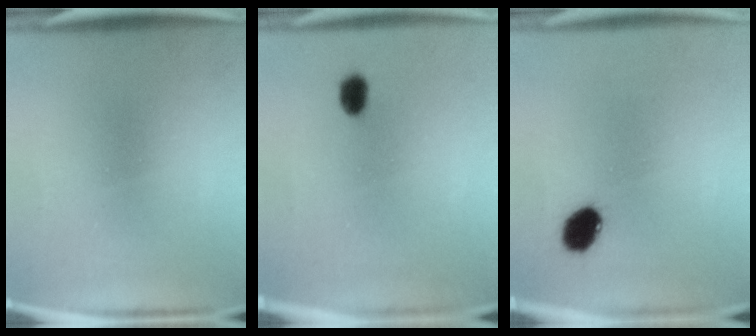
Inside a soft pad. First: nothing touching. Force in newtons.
{"total": 2.6}
{"total": 6.2}